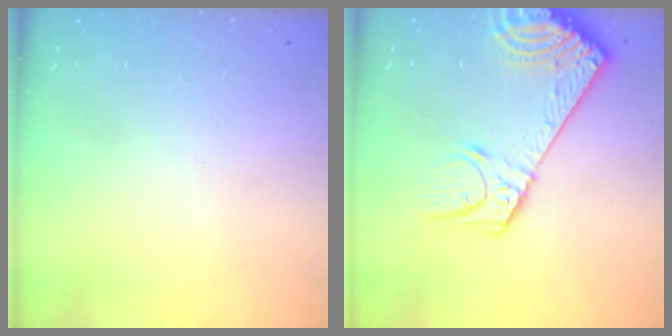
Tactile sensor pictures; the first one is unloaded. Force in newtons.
{"total": 14.9, "press": 14.5, "slide": 3.3}